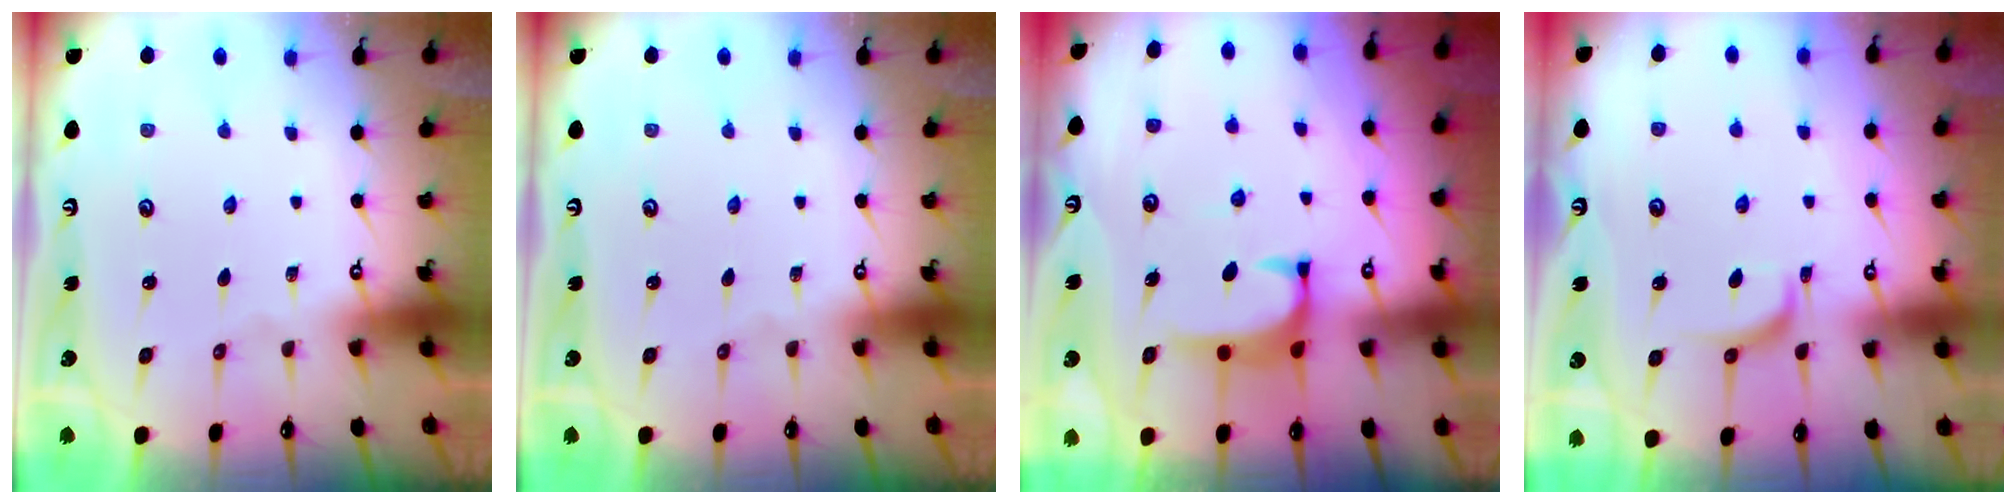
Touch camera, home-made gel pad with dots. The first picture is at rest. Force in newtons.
{"total": 0.0}
{"total": 2.5, "press": 2.4, "slide": 0.7}
{"total": 3.0, "press": 2.8, "slide": 1.0}